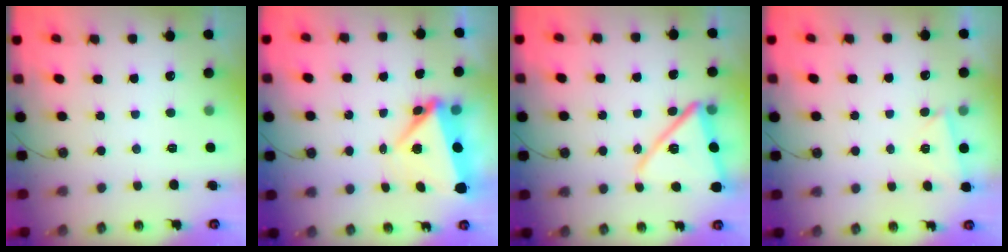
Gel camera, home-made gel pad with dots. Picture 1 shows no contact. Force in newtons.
{"total": 5.7, "press": 5.5, "slide": 1.7}
{"total": 15.3, "press": 15.3, "slide": 1.2}
{"total": 2.4, "press": 2.3, "slide": 0.6}